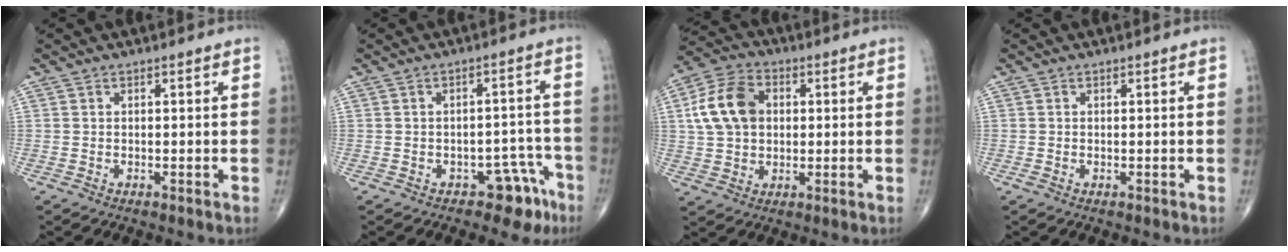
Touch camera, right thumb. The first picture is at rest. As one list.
[{"total": 5.9, "force": [-3.9, 3.4, 2.7], "torque": [-0.001, 0.047, -0.049]}, {"total": 11.9, "force": [1.9, 8.7, 7.9], "torque": [-0.136, 0.015, 0.030]}, {"total": 0.6, "force": [-0.2, 0.4, 0.4], "torque": [-0.014, 0.001, -0.003]}]